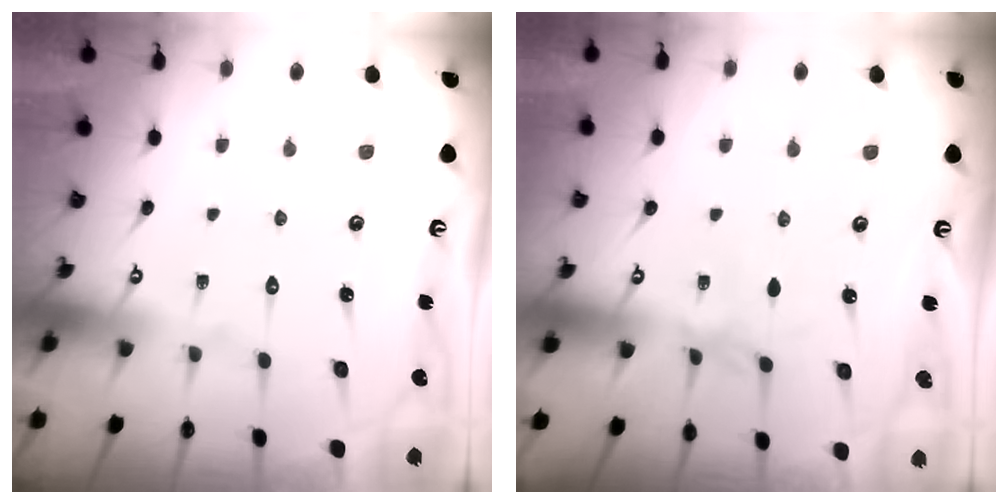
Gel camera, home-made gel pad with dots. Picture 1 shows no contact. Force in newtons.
{"total": 2.9, "press": 2.9, "slide": 0.5}